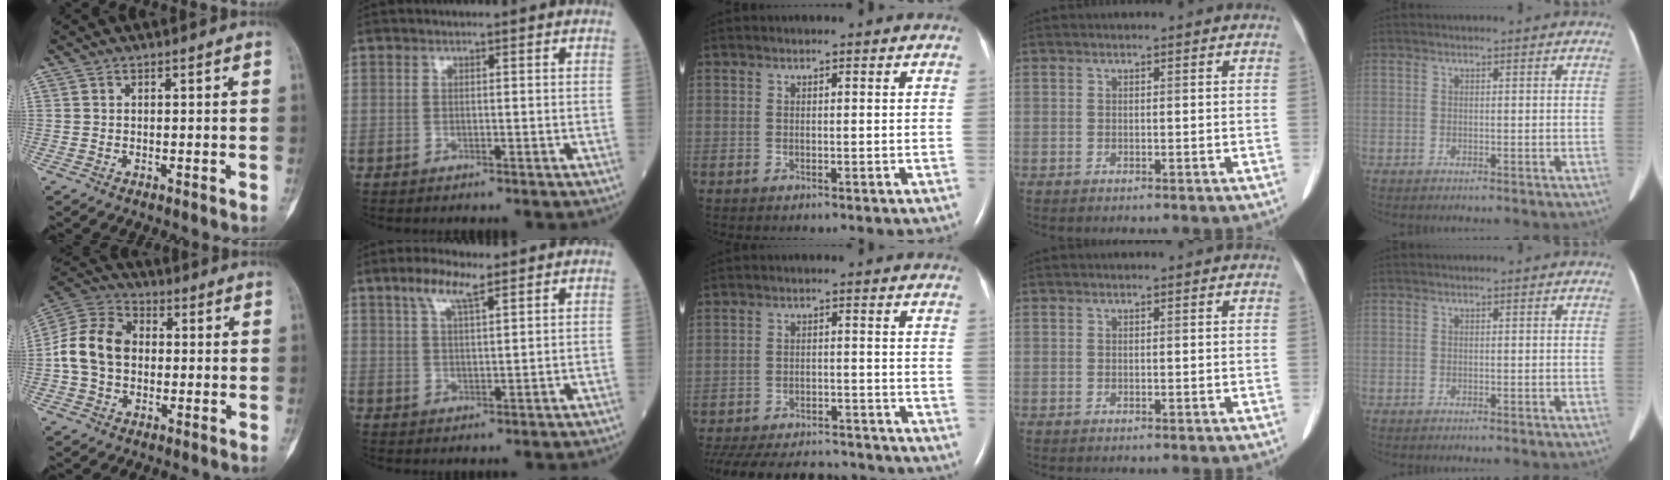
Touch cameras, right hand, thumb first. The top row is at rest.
{"thumb": {"total": 12.0, "force": [-0.2, 9.2, 7.7], "torque": [-0.135, 0.034, -0.013]}, "index": {"total": 5.3, "force": [3.5, 1.0, 3.9], "torque": [-0.082, 0.009, 0.067]}, "middle": {"total": 20.8, "force": [-18.3, 6.3, 7.7], "torque": [-0.202, -0.026, -0.255]}}